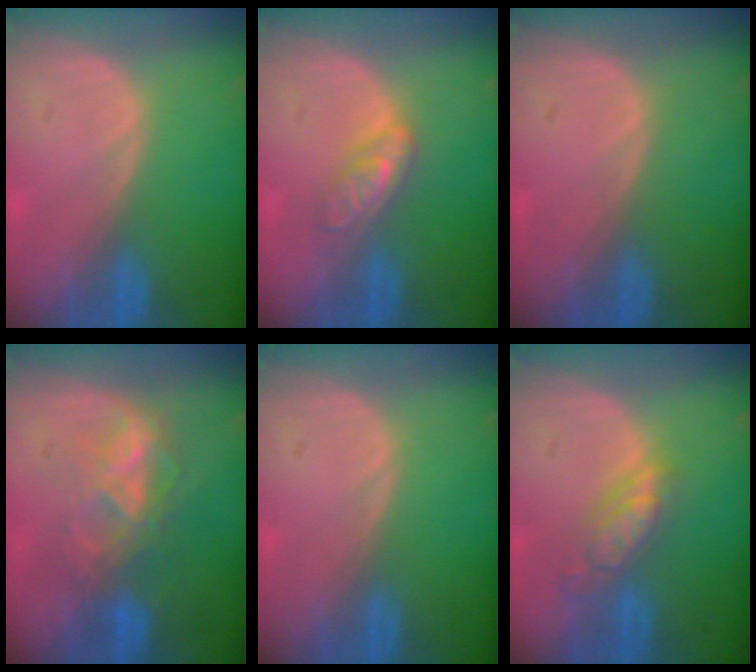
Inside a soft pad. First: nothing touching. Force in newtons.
{"total": 4.6, "press": 4.0, "slide": 2.2}
{"total": 0.0}
{"total": 6.6, "press": 6.4, "slide": 1.6}
{"total": 0.0}
{"total": 5.8, "press": 5.1, "slide": 2.8}